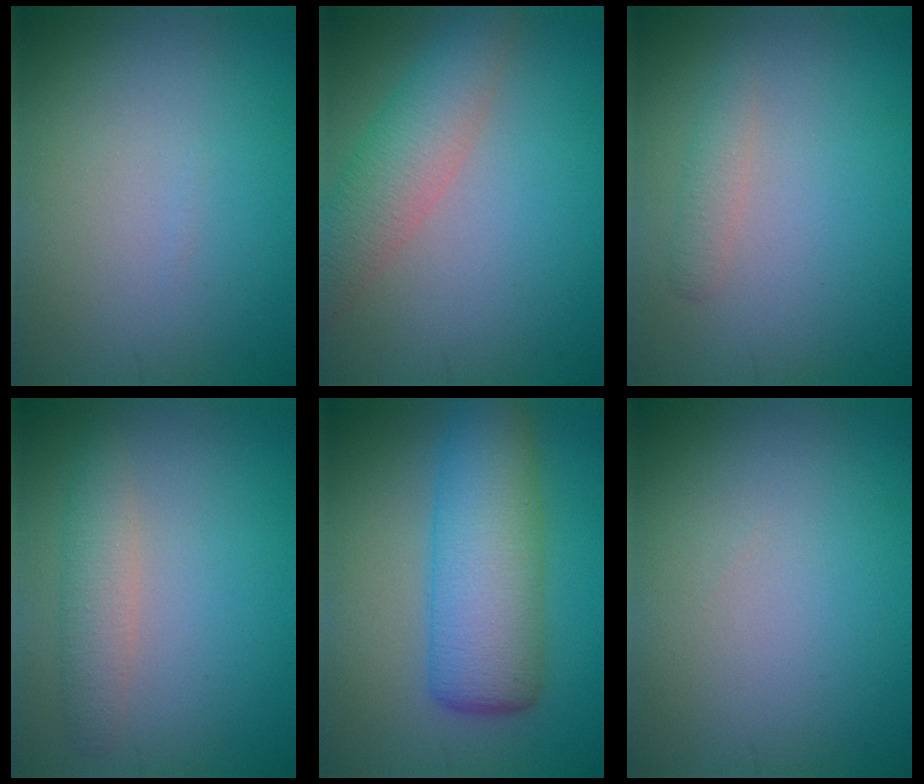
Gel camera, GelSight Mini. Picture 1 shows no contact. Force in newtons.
{"total": 4.3, "press": 4.3, "slide": 0.1}
{"total": 1.3, "press": 1.3, "slide": 0.0}
{"total": 2.5, "press": 2.5, "slide": 0.1}
{"total": 7.8, "press": 7.8, "slide": 0.4}
{"total": 0.0}